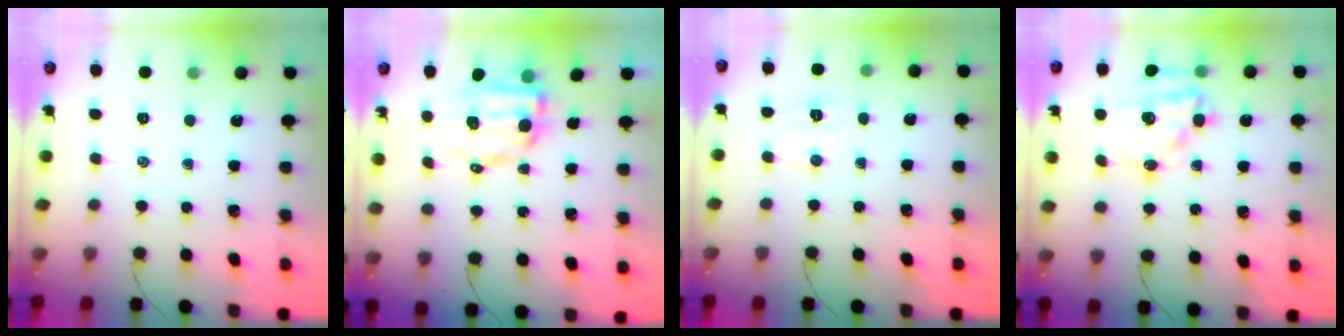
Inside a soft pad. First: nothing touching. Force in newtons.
{"total": 8.6, "press": 8.3, "slide": 2.1}
{"total": 5.1, "press": 5.0, "slide": 1.1}
{"total": 14.7, "press": 14.3, "slide": 3.3}